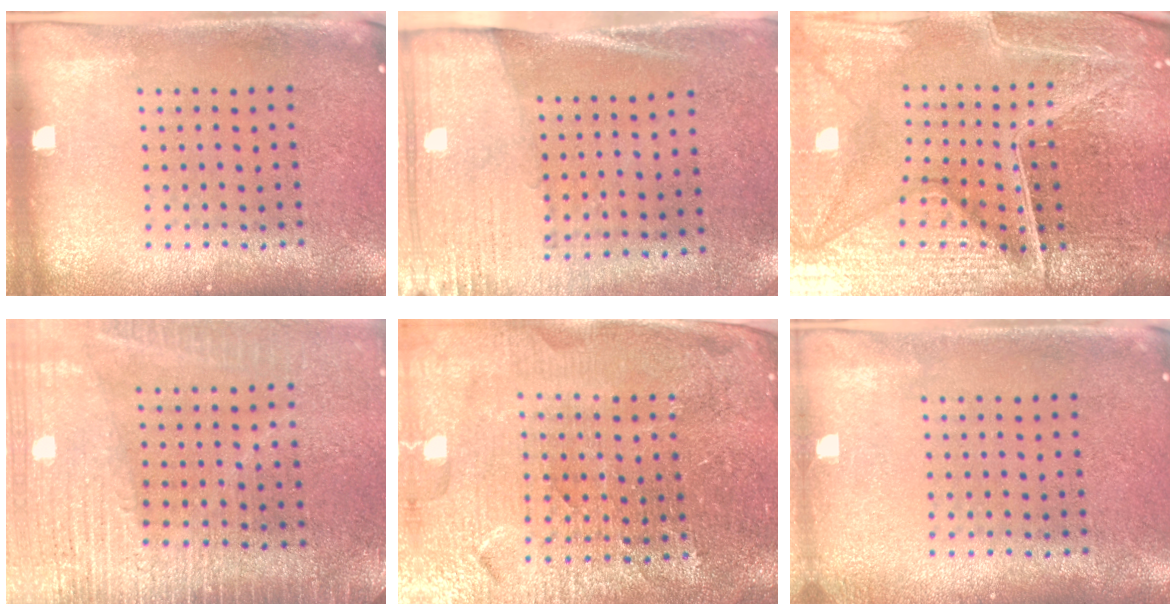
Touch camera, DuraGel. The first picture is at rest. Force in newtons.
{"total": 2.7, "press": 2.3, "slide": 1.4}
{"total": 6.8, "press": 6.0, "slide": 3.1}
{"total": 3.5, "press": 3.0, "slide": 1.7}
{"total": 5.1, "press": 4.7, "slide": 1.9}
{"total": 0.7, "press": 0.7, "slide": 0.2}